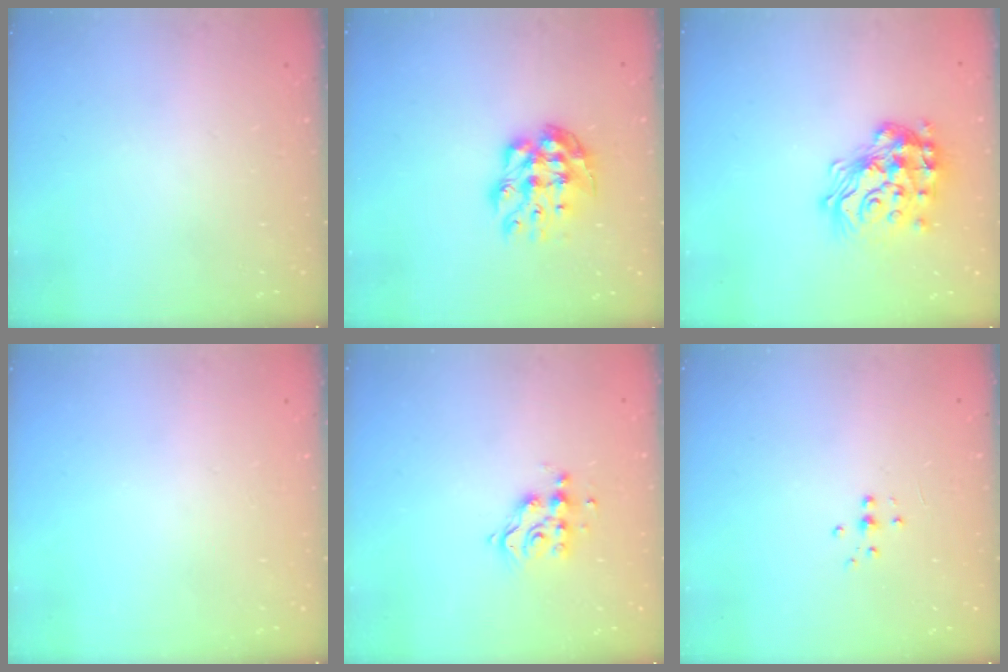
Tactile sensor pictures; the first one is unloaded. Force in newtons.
{"total": 10.4, "press": 10.4, "slide": 1.1}
{"total": 20.7, "press": 20.7, "slide": 1.2}
{"total": 0.0}
{"total": 8.0, "press": 8.0, "slide": 0.5}
{"total": 4.4, "press": 4.3, "slide": 0.7}